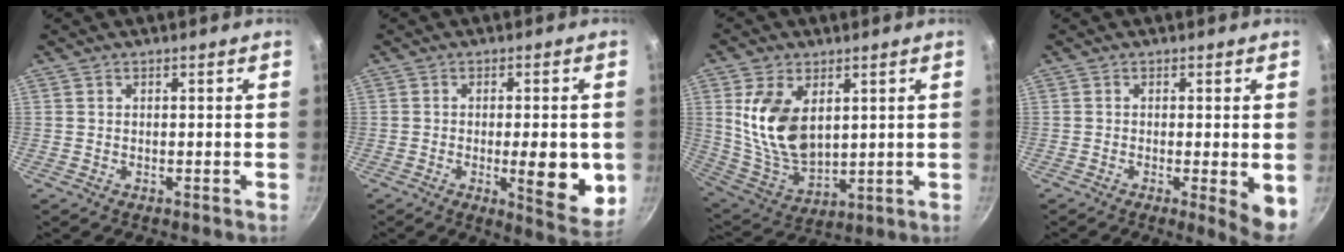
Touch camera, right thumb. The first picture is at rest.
{"total": 11.3, "force": [-1.7, 3.4, 10.7], "torque": [-0.127, -0.017, -0.020]}
{"total": 14.5, "force": [3.7, 8.9, 10.9], "torque": [-0.191, -0.034, 0.086]}
{"total": 5.8, "force": [-0.9, 1.0, 5.6], "torque": [-0.071, -0.012, -0.011]}